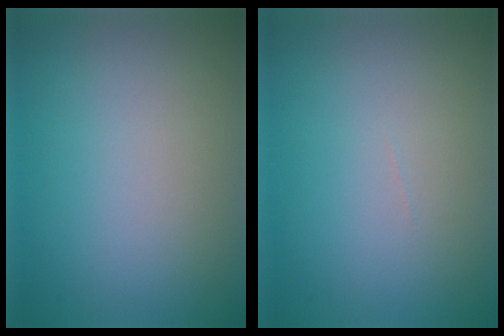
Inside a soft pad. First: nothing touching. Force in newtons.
{"total": 0.0}